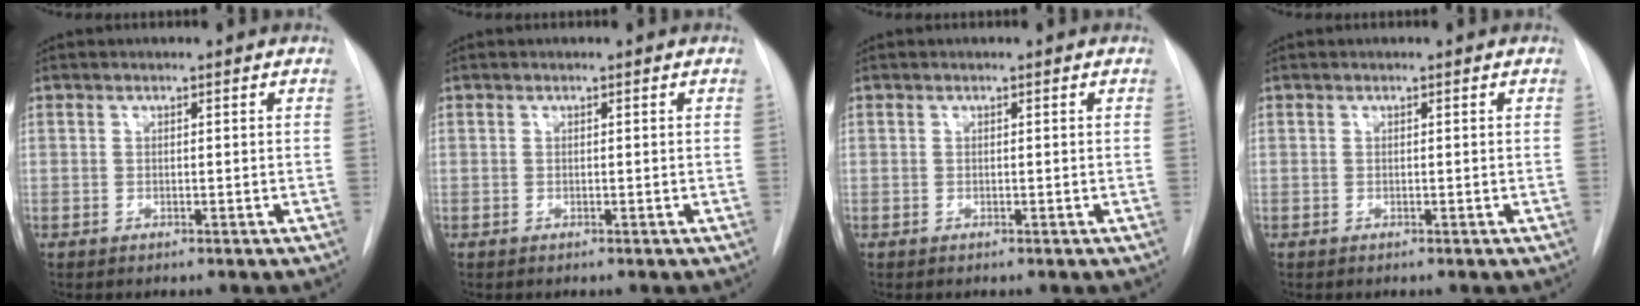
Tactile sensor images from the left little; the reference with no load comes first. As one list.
[{"total": 0.0}, {"total": 0.0}, {"total": 0.0}]